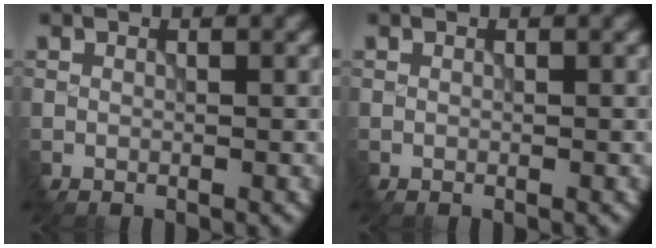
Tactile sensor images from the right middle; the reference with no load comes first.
{"total": 0.0}